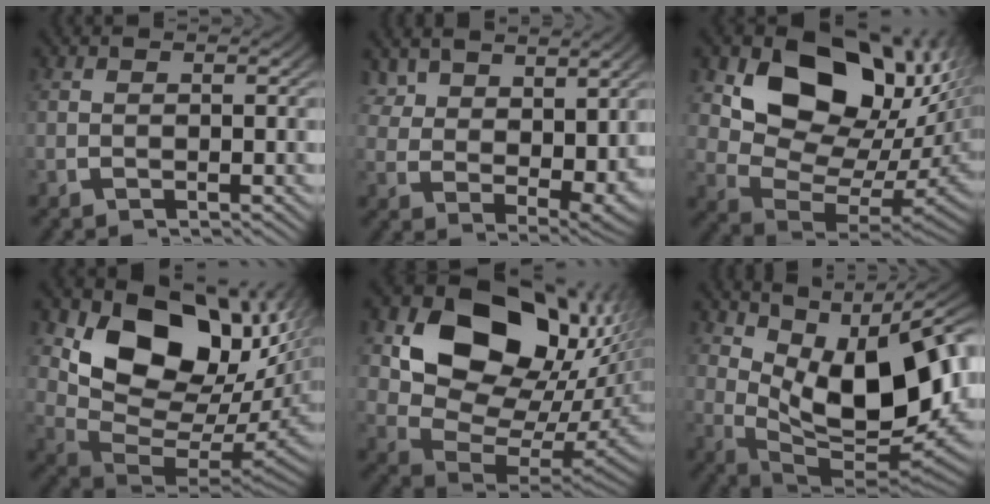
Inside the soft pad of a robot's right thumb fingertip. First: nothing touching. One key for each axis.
{"total": 4.6, "fx": 2.2, "fy": 2.4, "fz": 3.2, "tx": -0.056, "ty": -0.017, "tz": 0.054}
{"total": 13.2, "fx": 1.8, "fy": 8.6, "fz": 9.8, "tx": -0.178, "ty": -0.041, "tz": 0.044}
{"total": 15.6, "fx": 0.5, "fy": 10.7, "fz": 11.3, "tx": -0.216, "ty": -0.056, "tz": 0.028}
{"total": 15.6, "fx": 2.3, "fy": 10.2, "fz": 11.6, "tx": -0.214, "ty": -0.047, "tz": 0.053}
{"total": 16.4, "fx": 2.2, "fy": 9.9, "fz": 13.0, "tx": -0.216, "ty": -0.039, "tz": 0.053}